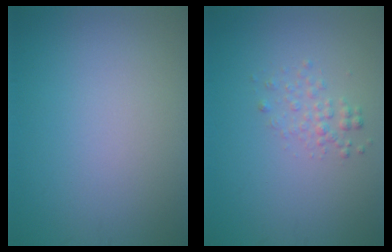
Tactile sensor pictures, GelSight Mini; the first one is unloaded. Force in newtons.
{"total": 1.4, "press": 1.4, "slide": 0.1}